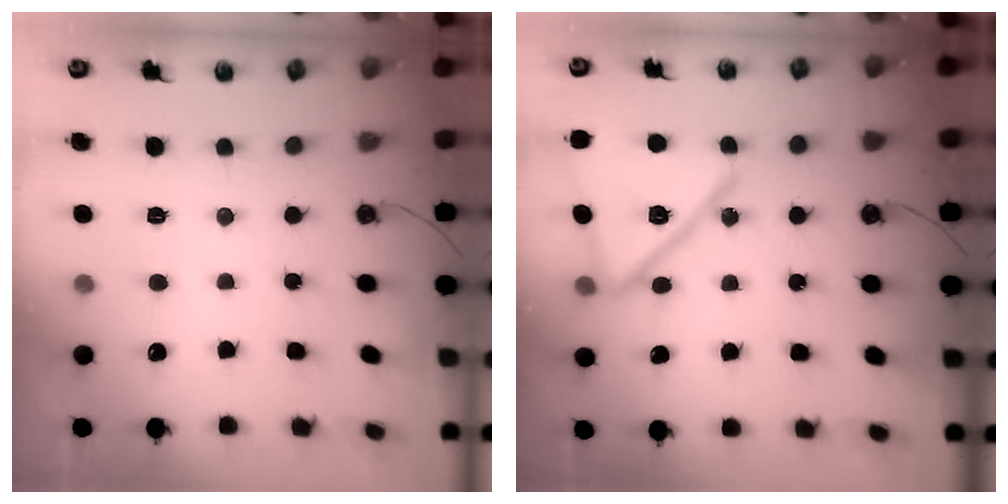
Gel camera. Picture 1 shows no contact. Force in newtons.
{"total": 18.2, "press": 18.1, "slide": 0.7}